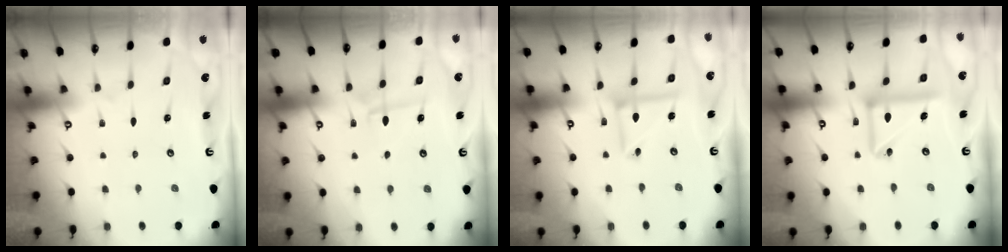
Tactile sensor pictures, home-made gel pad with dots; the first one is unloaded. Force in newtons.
{"total": 6.4, "press": 6.3, "slide": 1.0}
{"total": 9.3, "press": 9.2, "slide": 0.9}
{"total": 13.6, "press": 13.5, "slide": 1.8}